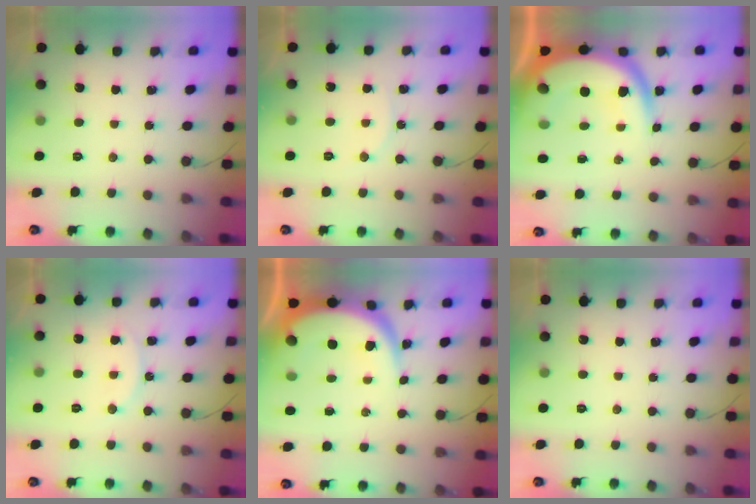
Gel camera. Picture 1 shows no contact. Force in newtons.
{"total": 5.3, "press": 5.3, "slide": 0.7}
{"total": 16.1, "press": 16.0, "slide": 1.7}
{"total": 7.8, "press": 7.8, "slide": 0.5}
{"total": 10.9, "press": 10.9, "slide": 0.9}
{"total": 0.0}